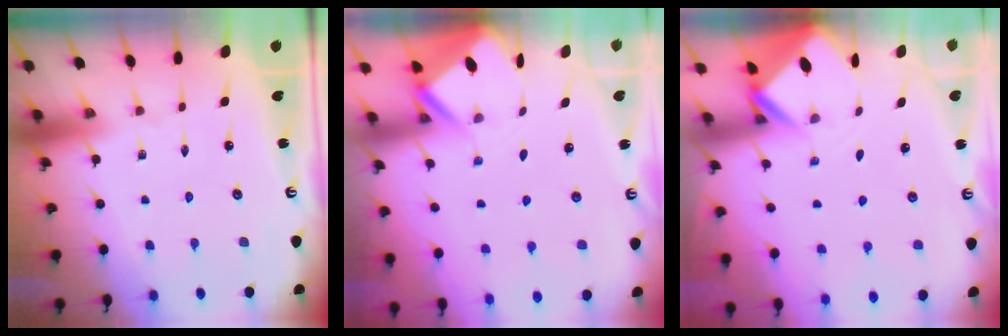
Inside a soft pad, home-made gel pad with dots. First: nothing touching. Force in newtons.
{"total": 3.1, "press": 3.1, "slide": 0.3}
{"total": 2.7, "press": 2.7, "slide": 0.2}